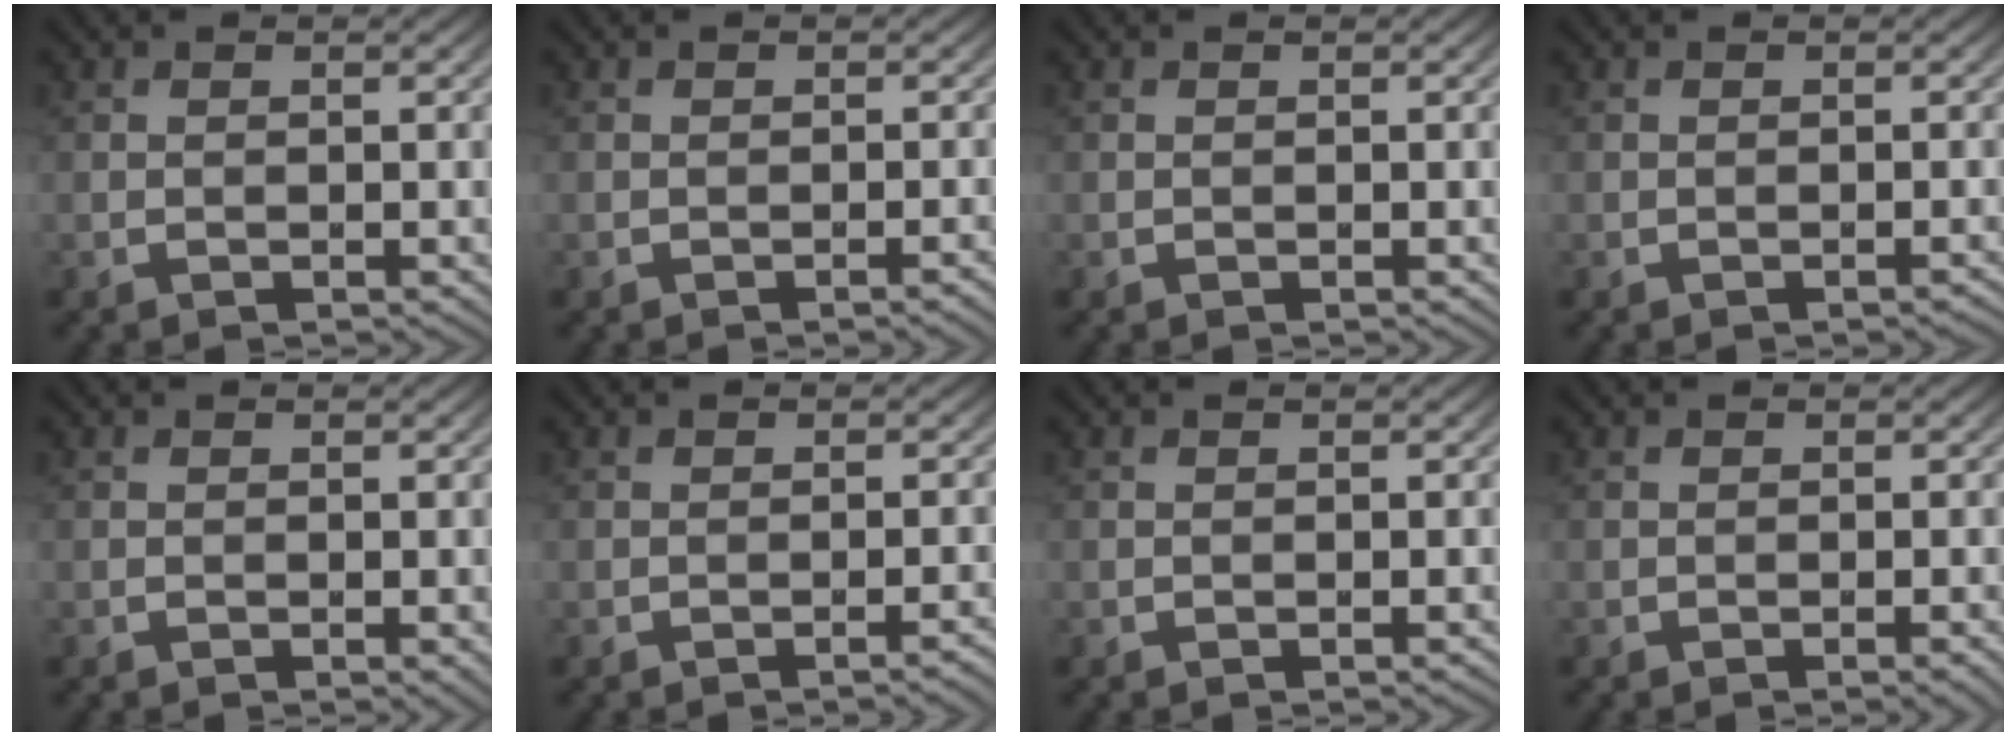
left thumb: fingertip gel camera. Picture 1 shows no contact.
{"total": 1.0, "force": [-0.9, -0.4, 0.2], "torque": [-0.006, 0.004, -0.016]}
{"total": 0.0}
{"total": 0.7, "force": [-0.7, -0.1, 0.0], "torque": [0.002, 0.004, -0.014]}
{"total": 0.5, "force": [-0.1, 0.2, 0.5], "torque": [-0.004, -0.001, 0.000]}
{"total": 1.3, "force": [-1.2, -0.4, 0.3], "torque": [-0.006, 0.006, -0.017]}
{"total": 0.0}
{"total": 0.8, "force": [-0.5, -0.1, 0.6], "torque": [-0.009, 0.003, -0.011]}